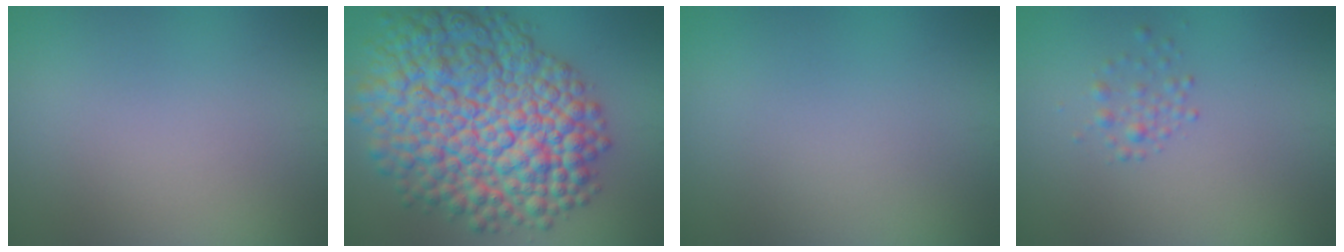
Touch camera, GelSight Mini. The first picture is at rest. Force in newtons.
{"total": 14.3, "press": 14.3, "slide": 0.4}
{"total": 0.0}
{"total": 1.3, "press": 1.3, "slide": 0.0}